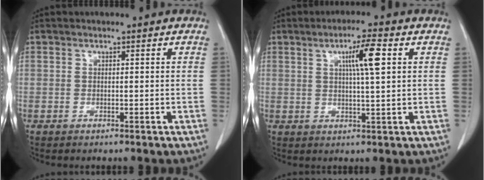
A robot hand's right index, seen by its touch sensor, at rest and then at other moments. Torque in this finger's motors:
{"motor_torque": [0.34, 0.05, 0.16, 0.07]}